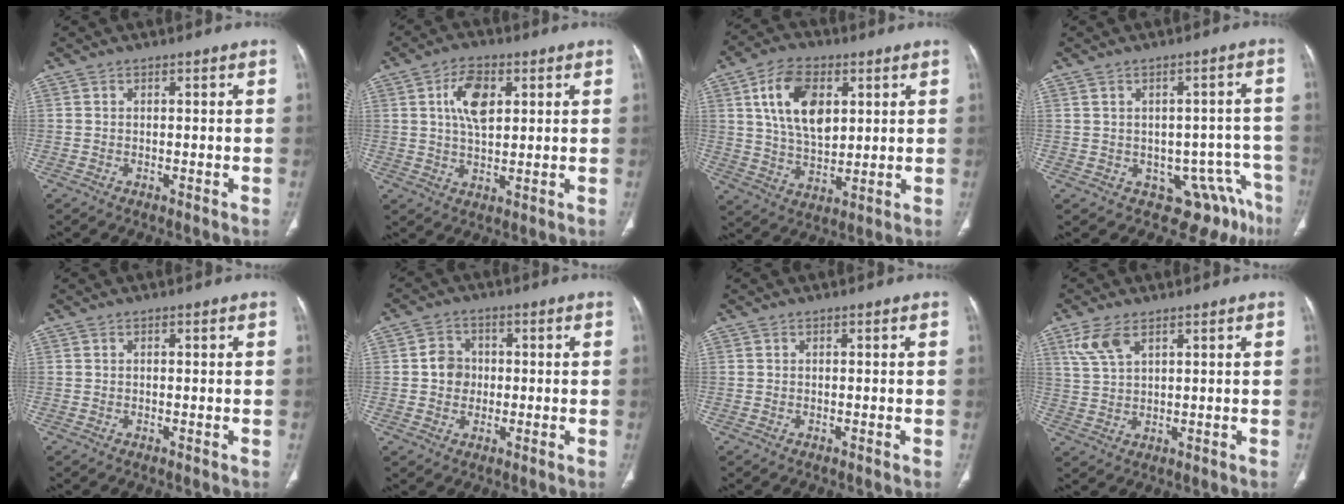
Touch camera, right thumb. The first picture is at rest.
{"total": 8.0, "force": [2.5, 4.3, 6.2], "torque": [-0.101, -0.007, 0.044]}
{"total": 13.7, "force": [4.4, 8.2, 10.1], "torque": [-0.160, -0.011, 0.082]}
{"total": 11.1, "force": [-6.3, 7.3, 5.6], "torque": [-0.019, 0.050, -0.075]}
{"total": 0.0}
{"total": 5.1, "force": [0.1, 4.6, 2.3], "torque": [-0.017, 0.007, -0.002]}
{"total": 0.0}
{"total": 5.6, "force": [3.2, 2.6, 3.8], "torque": [-0.086, -0.004, 0.074]}